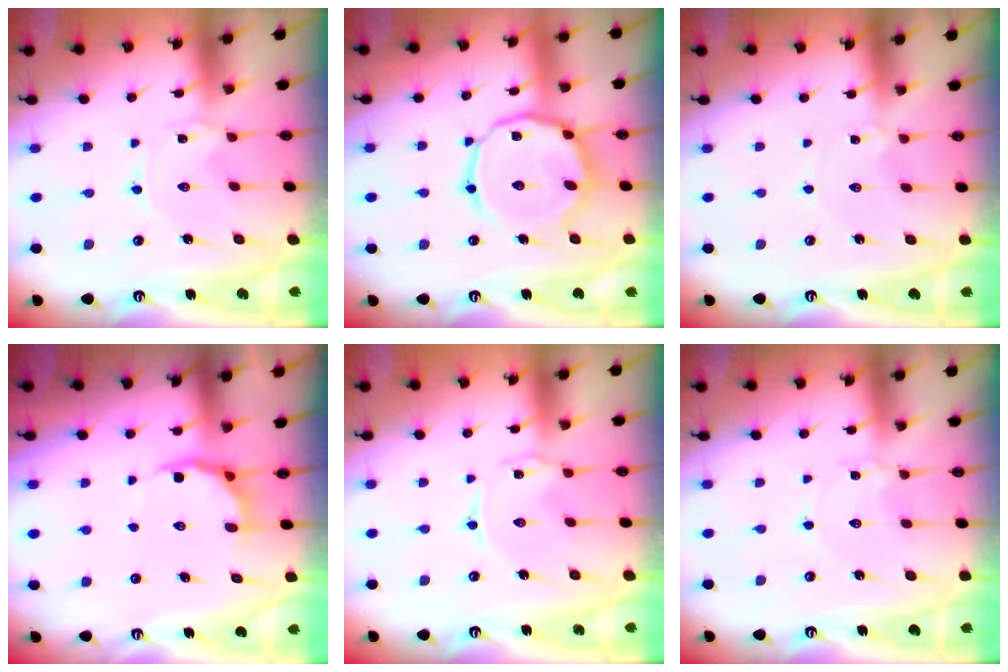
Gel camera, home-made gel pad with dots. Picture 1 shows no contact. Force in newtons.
{"total": 16.0, "press": 16.0, "slide": 1.3}
{"total": 1.3, "press": 1.3, "slide": 0.2}
{"total": 6.9, "press": 6.5, "slide": 2.3}
{"total": 1.4, "press": 1.3, "slide": 0.3}
{"total": 2.4, "press": 2.4, "slide": 0.3}